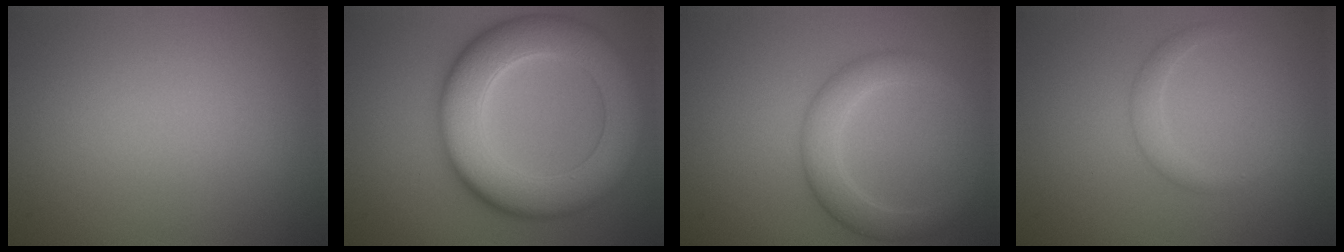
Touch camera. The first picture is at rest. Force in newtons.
{"total": 10.4, "press": 10.4, "slide": 0.4}
{"total": 3.8, "press": 3.8, "slide": 0.0}
{"total": 1.4, "press": 1.4, "slide": 0.1}